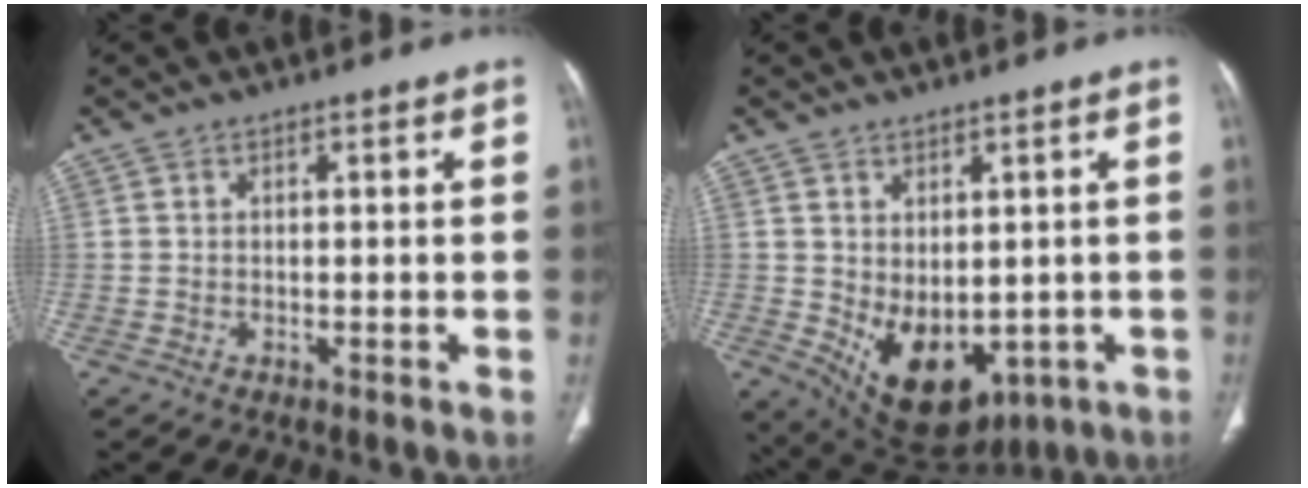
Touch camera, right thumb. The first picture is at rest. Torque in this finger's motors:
{"motor_torque": [-0.40, 0.77, 0.09, 0.03, 0.19]}